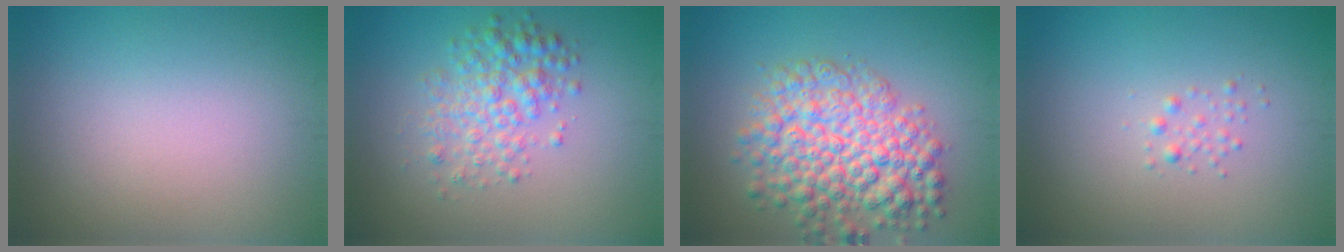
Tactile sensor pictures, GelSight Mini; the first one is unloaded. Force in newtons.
{"total": 3.7, "press": 3.7, "slide": 0.0}
{"total": 7.8, "press": 7.8, "slide": 0.3}
{"total": 0.8, "press": 0.8, "slide": 0.1}